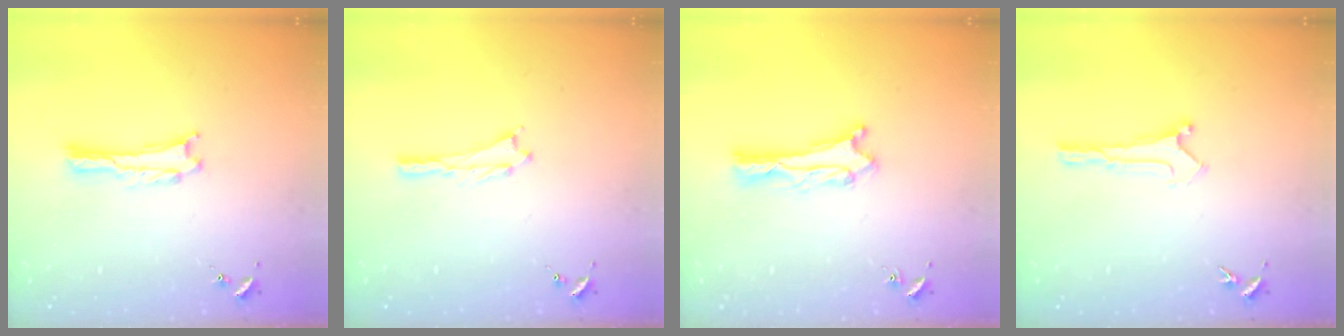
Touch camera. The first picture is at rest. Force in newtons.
{"total": 0.0}
{"total": 1.2, "press": 1.1, "slide": 0.1}
{"total": 0.0}